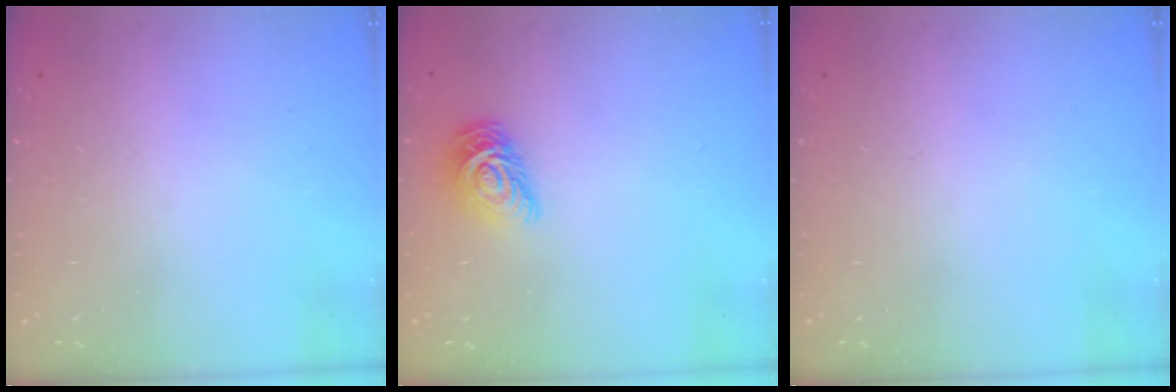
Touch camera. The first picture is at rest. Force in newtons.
{"total": 9.1, "press": 9.1, "slide": 0.6}
{"total": 0.0}